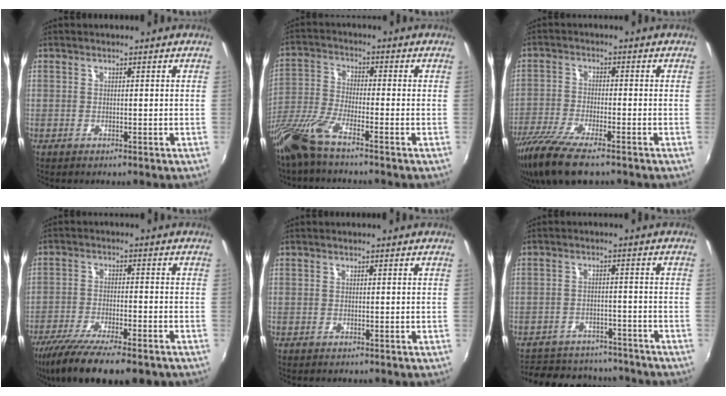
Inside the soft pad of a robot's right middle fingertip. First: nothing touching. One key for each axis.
{"total": 9.9, "fx": -7.5, "fy": 1.2, "fz": 6.3, "tx": -0.140, "ty": -0.024, "tz": -0.150}
{"total": 10.8, "fx": -7.8, "fy": 2.3, "fz": 7.0, "tx": -0.162, "ty": -0.039, "tz": -0.150}
{"total": 16.0, "fx": -12.4, "fy": 3.4, "fz": 9.5, "tx": -0.191, "ty": -0.047, "tz": -0.201}
{"total": 0.0}
{"total": 17.0, "fx": -14.5, "fy": 6.8, "fz": 5.5, "tx": -0.130, "ty": 0.019, "tz": -0.191}